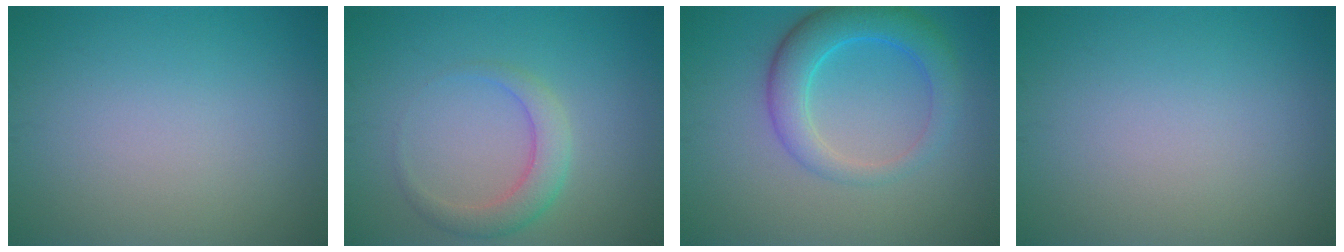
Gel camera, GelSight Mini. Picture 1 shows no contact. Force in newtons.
{"total": 2.9, "press": 2.9, "slide": 0.1}
{"total": 5.0, "press": 5.0, "slide": 0.1}
{"total": 0.0}